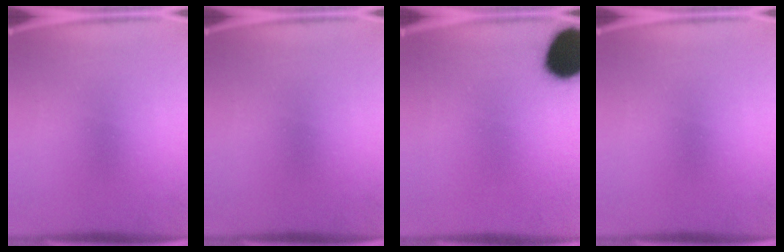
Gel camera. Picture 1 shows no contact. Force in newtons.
{"total": 0.0}
{"total": 18.4}
{"total": 0.0}